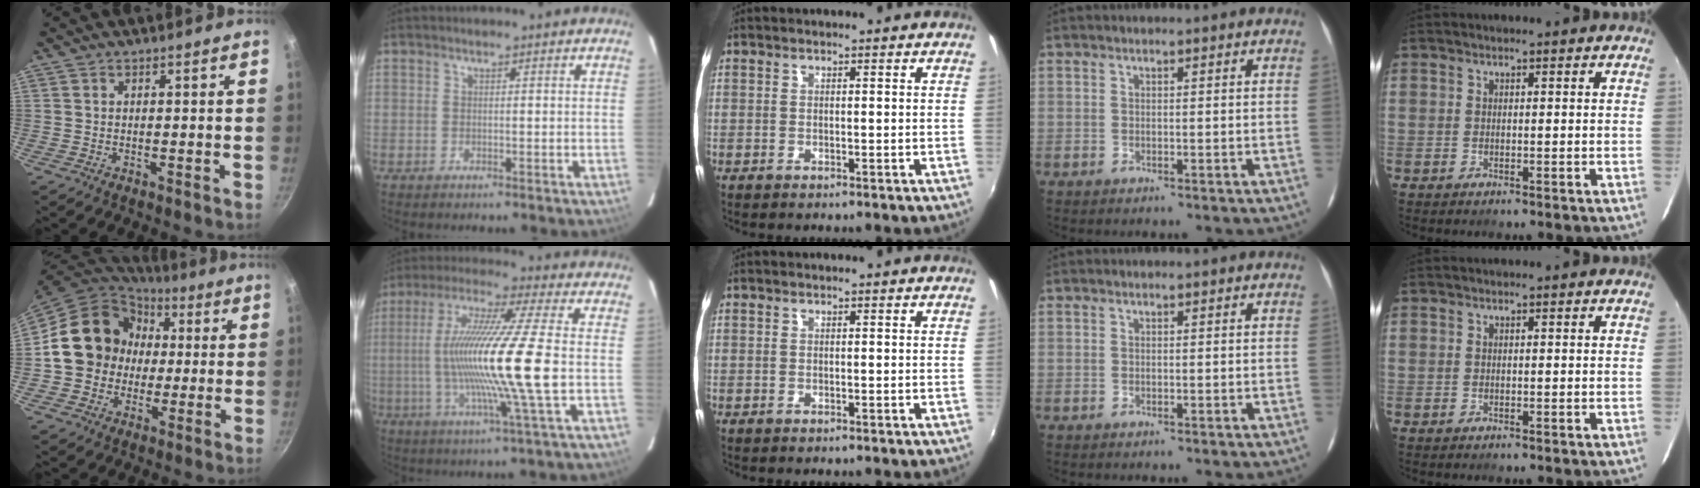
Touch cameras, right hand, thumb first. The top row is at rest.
{"thumb": {"total": 16.9, "force": [1.0, 14.9, 7.8], "torque": [-0.099, 0.033, 0.007]}, "index": {"total": 17.3, "force": [-1.7, -1.7, 17.1], "torque": [-0.315, -0.013, -0.035]}}